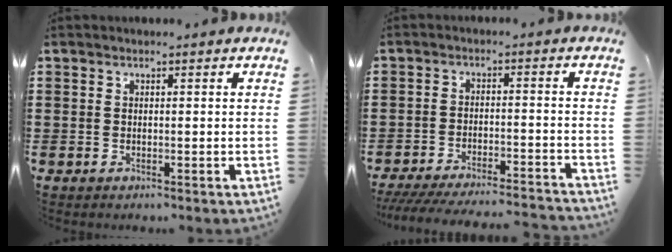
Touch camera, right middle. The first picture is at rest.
{"total": 5.2, "force": [-4.9, -0.1, 1.7], "torque": [-0.041, -0.016, -0.096]}